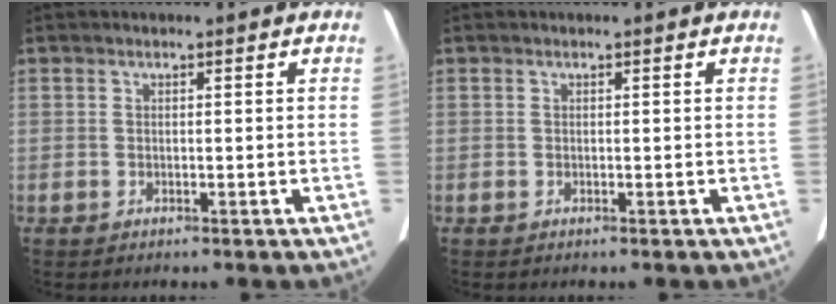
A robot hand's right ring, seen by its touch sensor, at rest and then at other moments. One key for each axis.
{"total": 0.0}